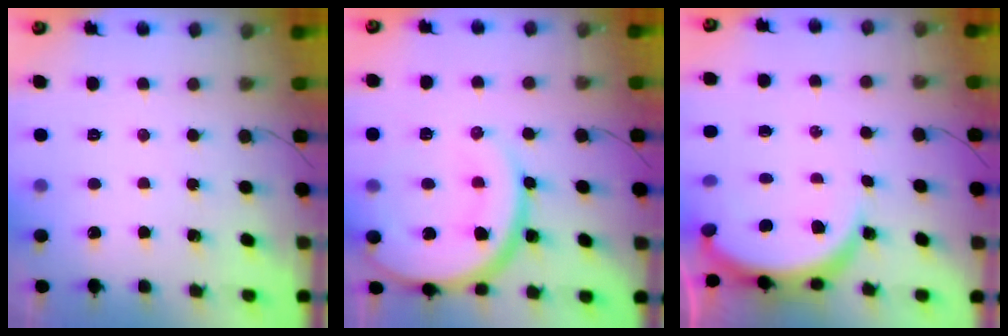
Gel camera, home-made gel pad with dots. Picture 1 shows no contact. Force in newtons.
{"total": 21.4, "press": 21.2, "slide": 2.9}
{"total": 8.4, "press": 8.3, "slide": 1.0}